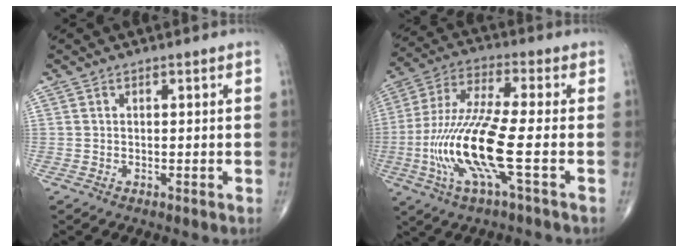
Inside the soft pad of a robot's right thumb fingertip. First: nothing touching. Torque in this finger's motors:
{"motor_torque": [0.39, 0.85, 2.15, -0.55, 0.21]}